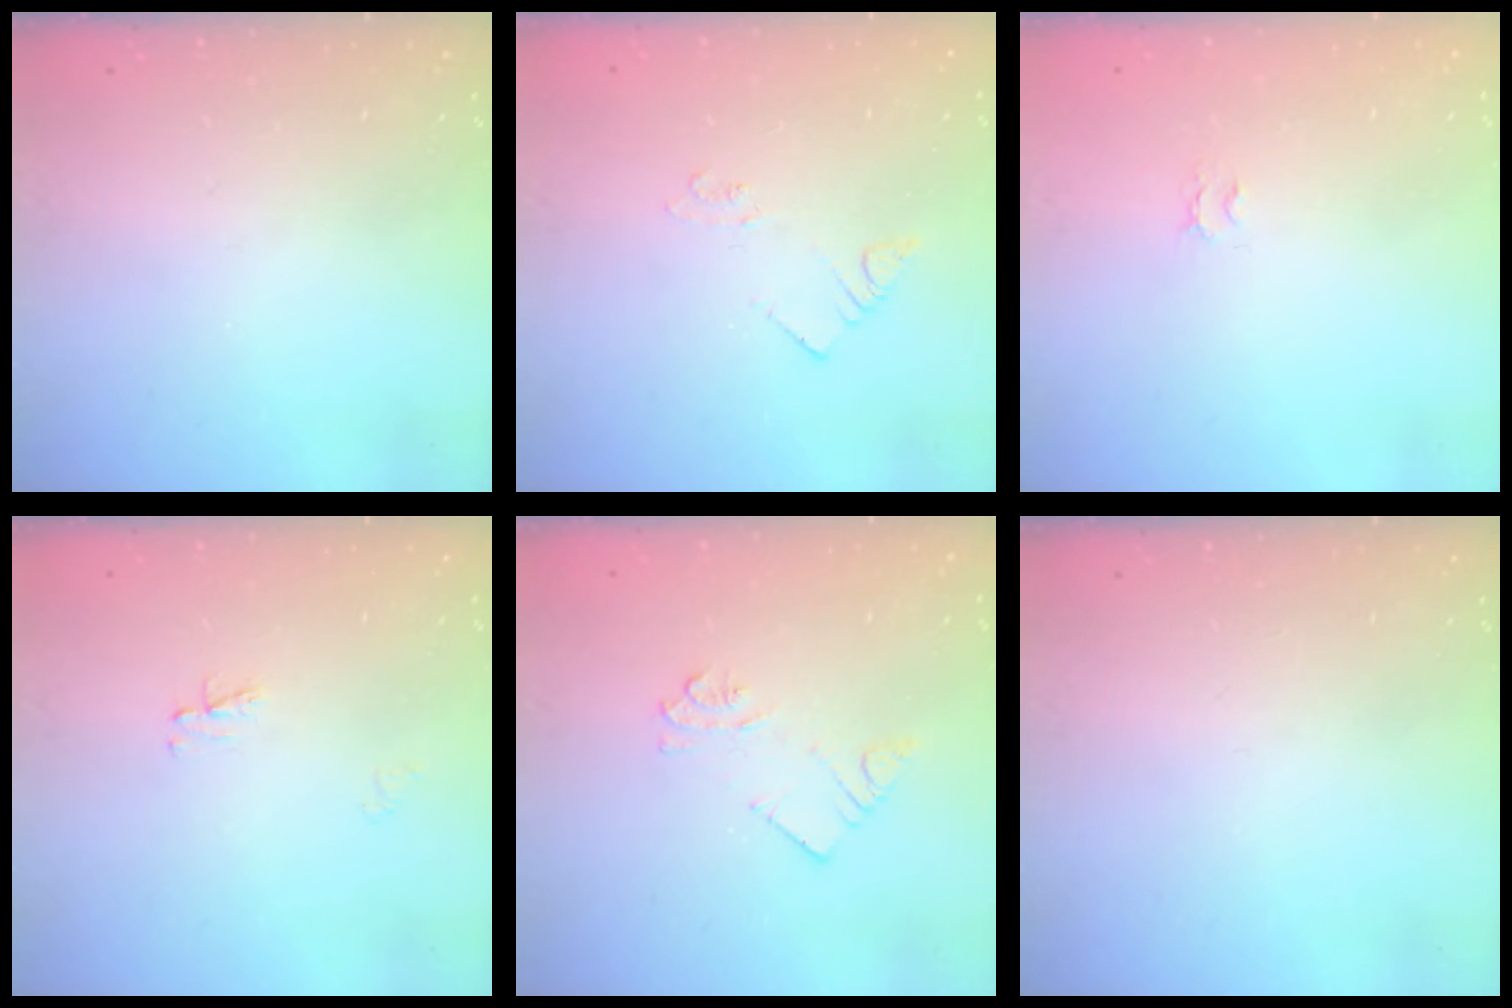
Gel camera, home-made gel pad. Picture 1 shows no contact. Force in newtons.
{"total": 1.9, "press": 1.9, "slide": 0.3}
{"total": 1.9, "press": 1.9, "slide": 0.2}
{"total": 3.1, "press": 3.1, "slide": 0.3}
{"total": 4.3, "press": 4.3, "slide": 0.3}
{"total": 0.0}